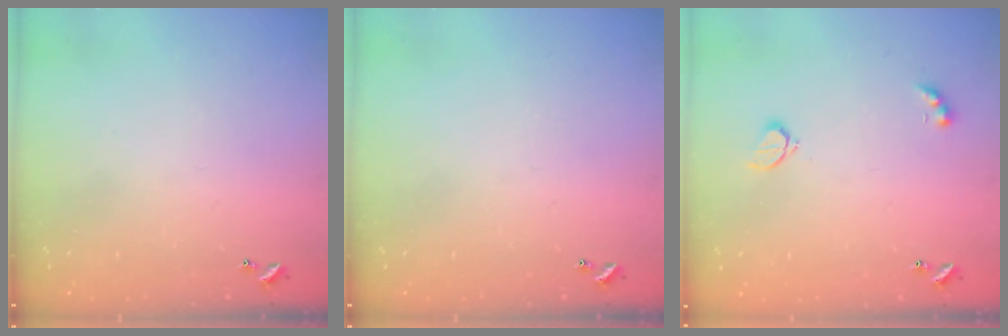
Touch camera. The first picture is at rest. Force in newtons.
{"total": 0.0}
{"total": 2.6, "press": 2.6, "slide": 0.5}